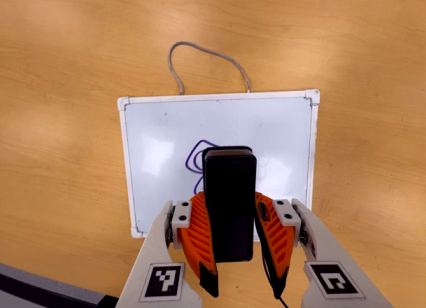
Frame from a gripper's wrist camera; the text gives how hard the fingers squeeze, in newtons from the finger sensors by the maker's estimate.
{"total": 7.2, "left": 6.1, "right": 8.3}